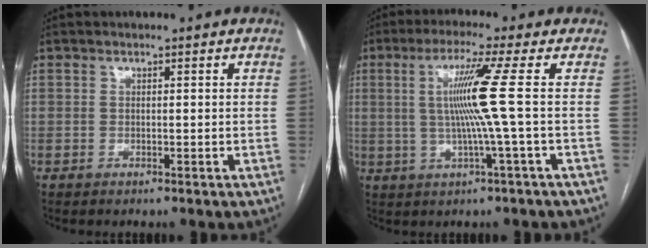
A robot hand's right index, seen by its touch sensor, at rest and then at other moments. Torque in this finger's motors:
{"motor_torque": [0.99, 0.36, 0.30, 0.10]}